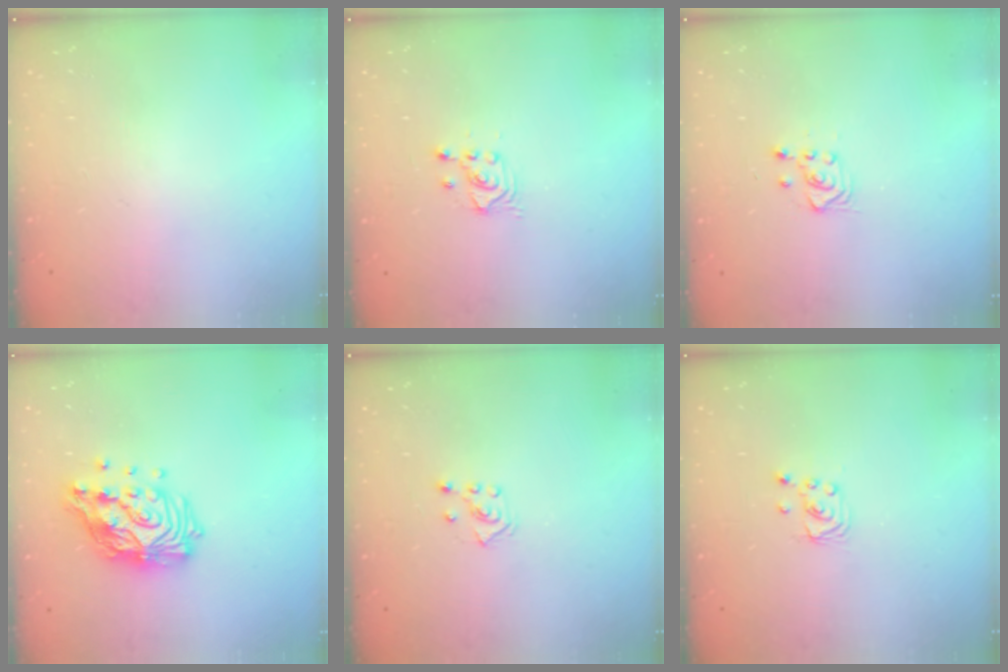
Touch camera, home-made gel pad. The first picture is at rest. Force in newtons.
{"total": 2.7, "press": 2.7, "slide": 0.2}
{"total": 3.0, "press": 2.8, "slide": 1.0}
{"total": 15.2, "press": 15.1, "slide": 2.0}
{"total": 2.8, "press": 2.7, "slide": 0.5}
{"total": 2.0, "press": 2.0, "slide": 0.2}